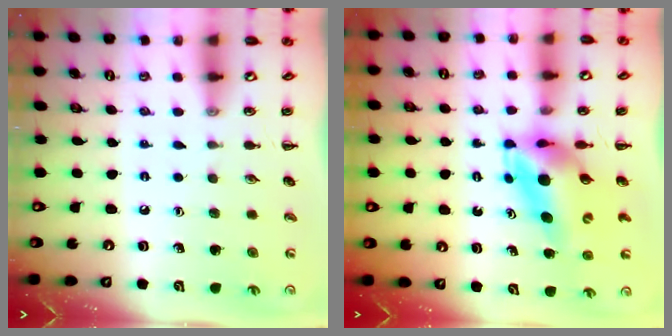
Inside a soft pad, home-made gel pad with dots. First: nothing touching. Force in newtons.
{"total": 5.8, "press": 5.6, "slide": 1.5}